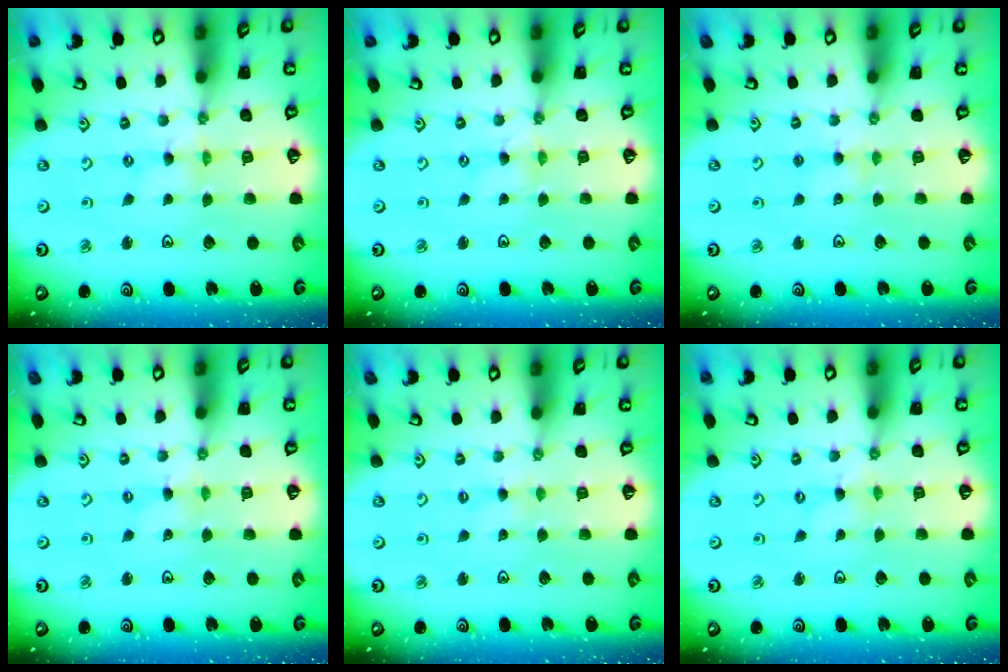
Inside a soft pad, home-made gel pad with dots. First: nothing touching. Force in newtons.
{"total": 0.0}
{"total": 2.4, "press": 2.4, "slide": 0.3}
{"total": 0.0}
{"total": 0.0}
{"total": 0.0}